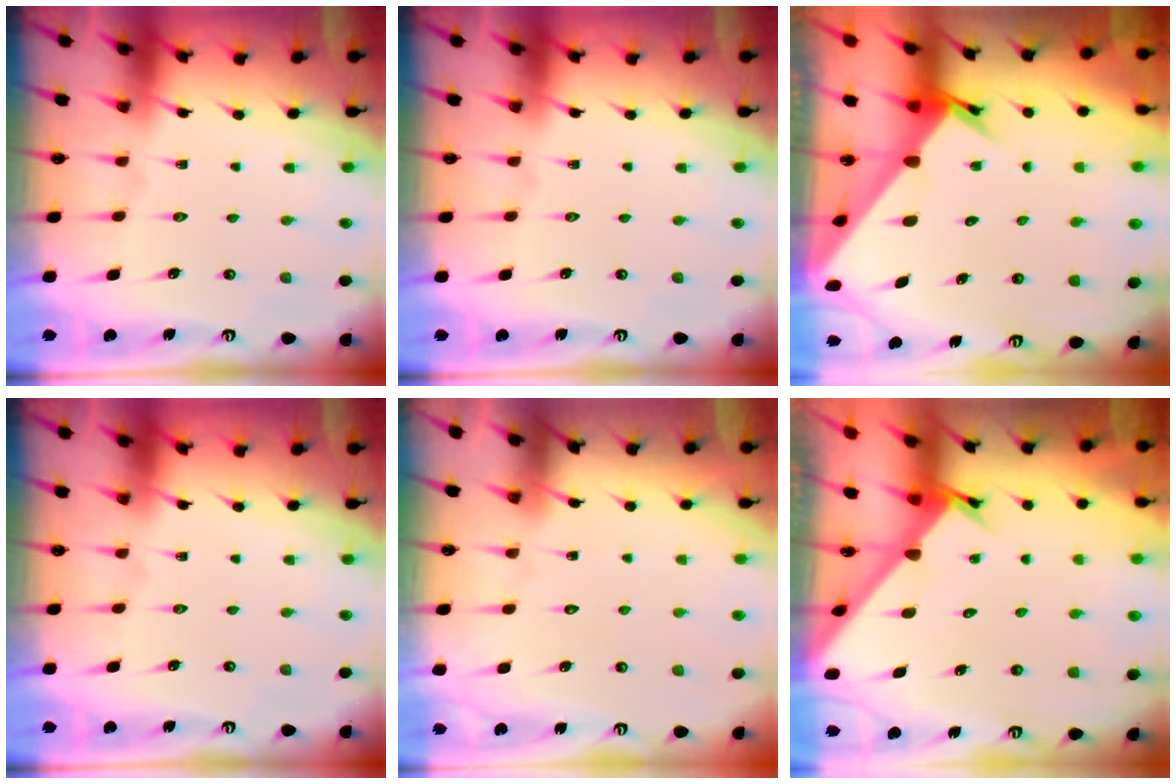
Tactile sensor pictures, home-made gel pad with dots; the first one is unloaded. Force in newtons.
{"total": 0.0}
{"total": 3.4, "press": 3.4, "slide": 0.3}
{"total": 0.0}
{"total": 6.0, "press": 6.0, "slide": 0.5}
{"total": 2.6, "press": 2.6, "slide": 0.3}